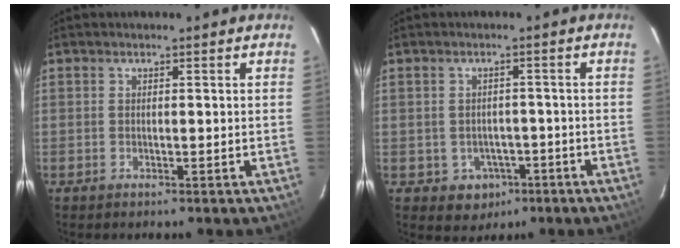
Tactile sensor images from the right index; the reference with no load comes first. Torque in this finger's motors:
{"motor_torque": [0.05, 0.02, -0.13, -0.09]}